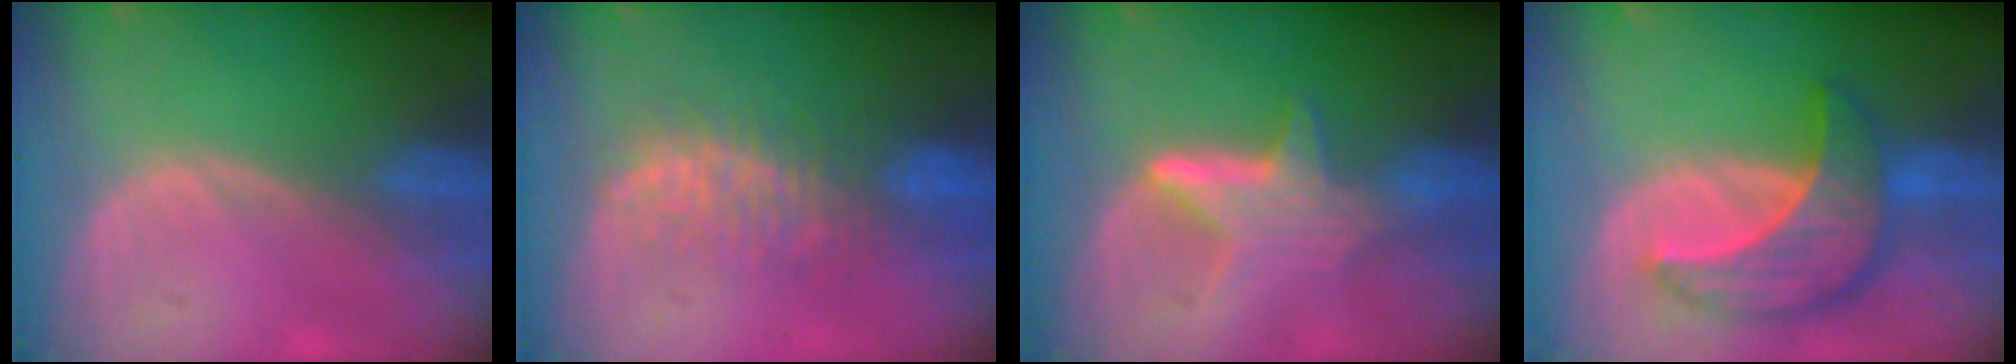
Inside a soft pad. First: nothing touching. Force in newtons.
{"total": 7.9, "press": 7.4, "slide": 2.8}
{"total": 6.4, "press": 6.0, "slide": 2.2}
{"total": 9.1, "press": 9.1, "slide": 0.7}